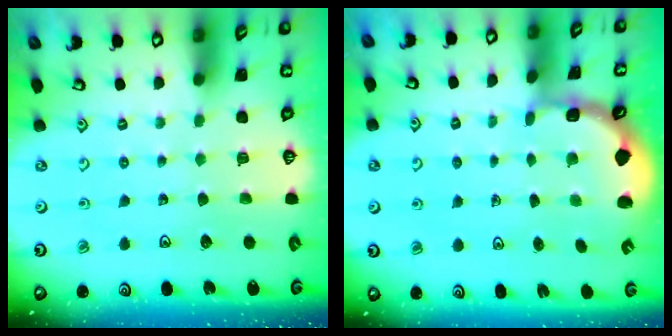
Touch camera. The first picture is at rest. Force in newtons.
{"total": 1.7, "press": 1.6, "slide": 0.5}